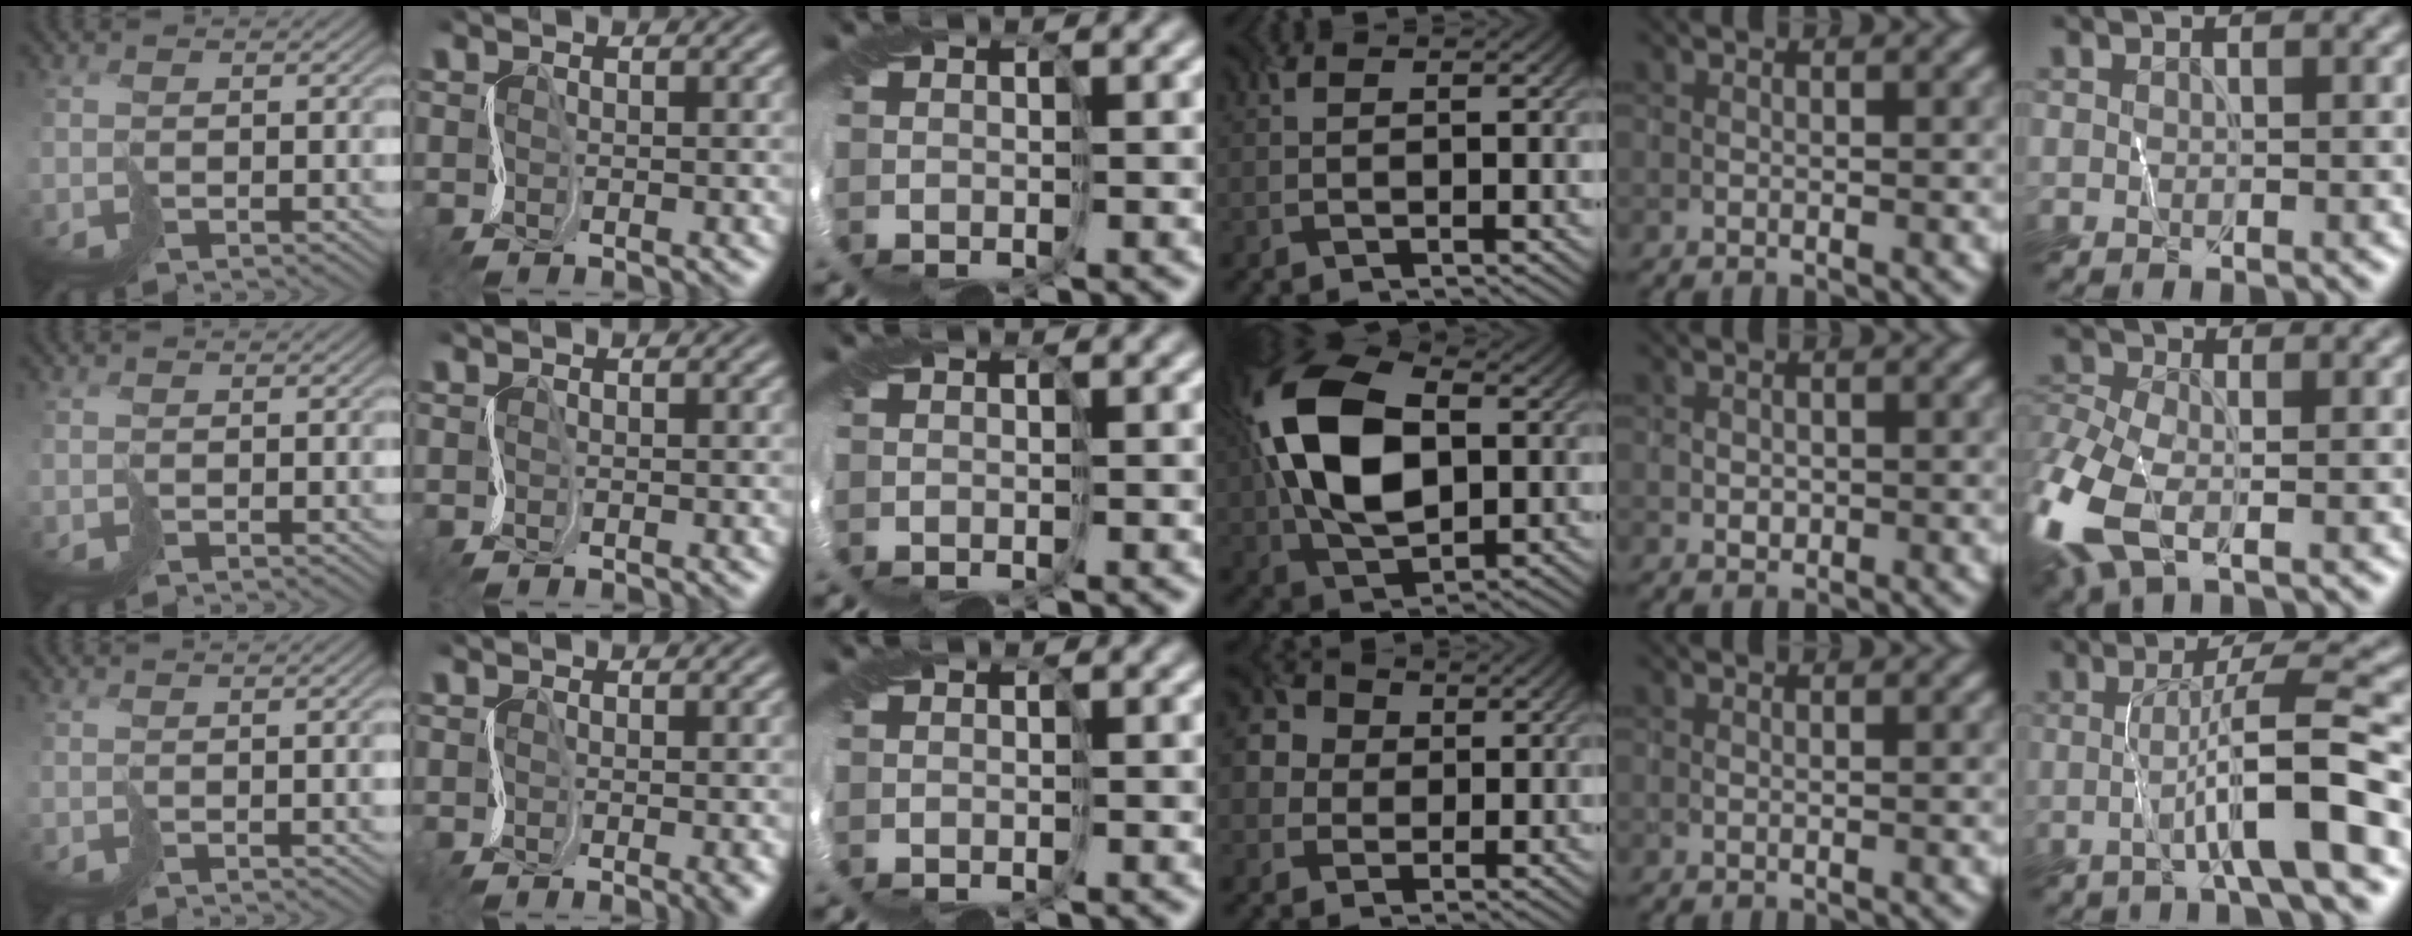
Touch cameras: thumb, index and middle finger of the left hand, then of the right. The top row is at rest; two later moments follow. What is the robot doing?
{"motion": "cut", "object": "receipt paper"}